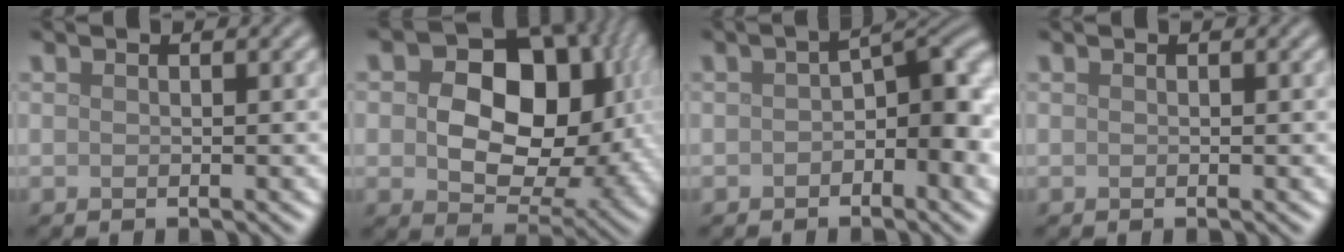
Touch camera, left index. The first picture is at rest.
{"total": 14.0, "force": [1.6, 9.9, 9.8], "torque": [-0.127, -0.002, 0.034]}
{"total": 6.9, "force": [-0.6, 3.3, 6.0], "torque": [-0.063, 0.018, -0.019]}
{"total": 0.0}